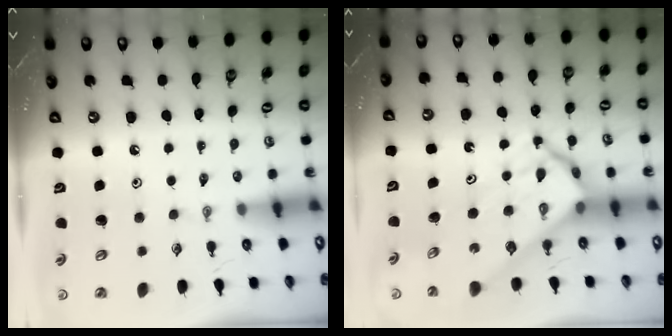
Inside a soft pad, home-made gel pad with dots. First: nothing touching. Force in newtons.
{"total": 9.5, "press": 9.4, "slide": 0.7}